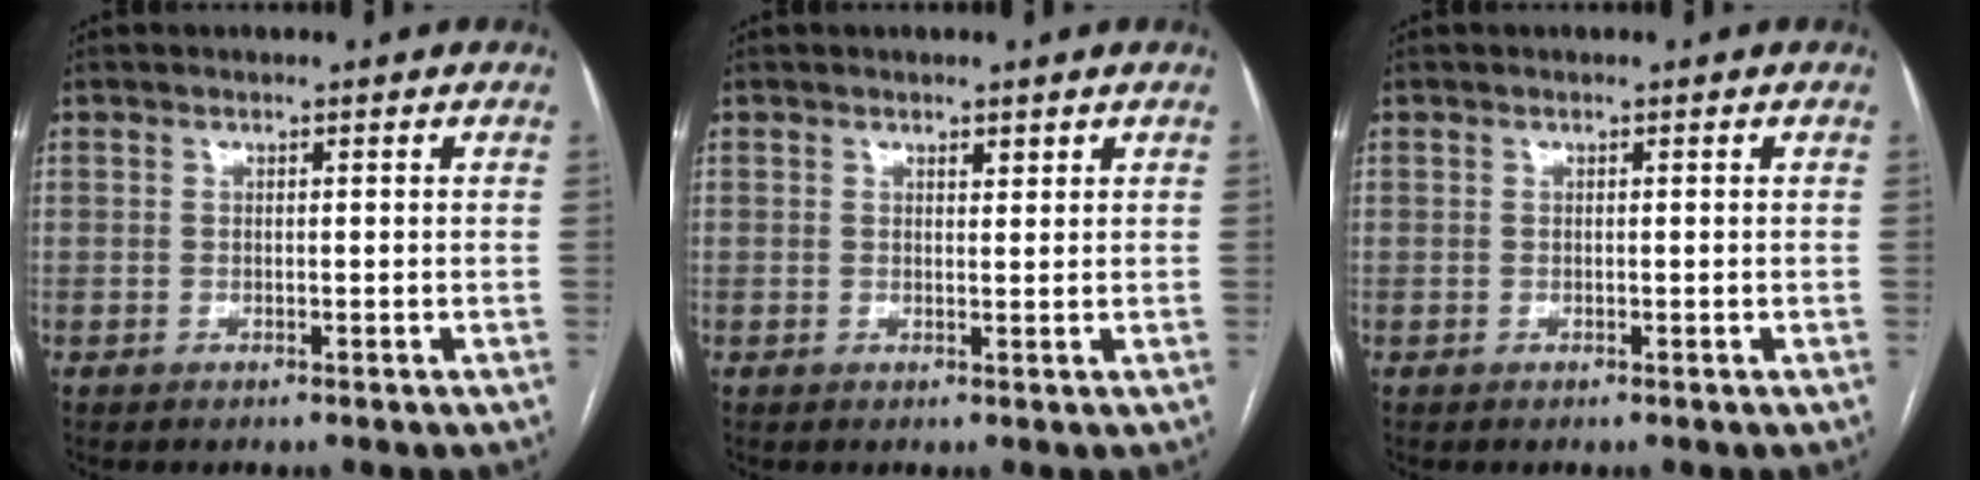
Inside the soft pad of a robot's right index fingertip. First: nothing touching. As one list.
[{"total": 1.0, "force": [0.8, 0.3, 0.5], "torque": [-0.012, 0.000, 0.014]}, {"total": 0.0}]